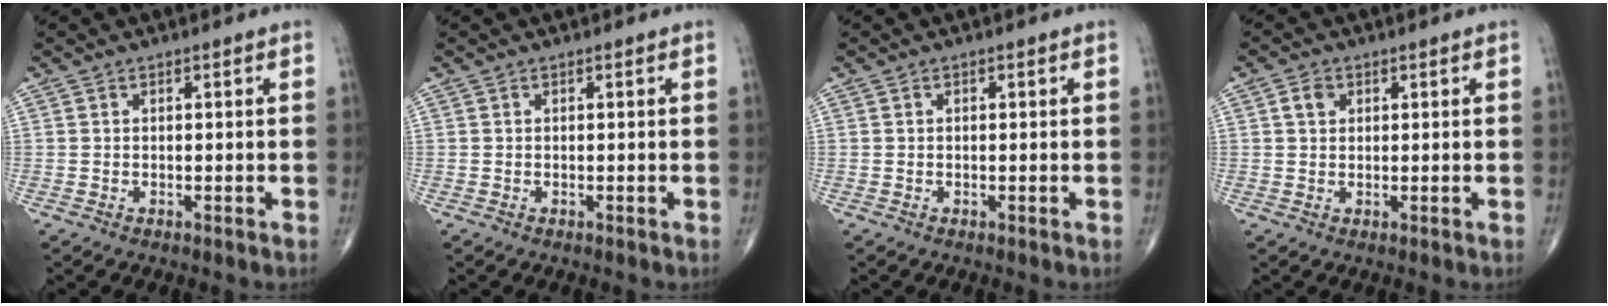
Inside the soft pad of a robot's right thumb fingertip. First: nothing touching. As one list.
[{"total": 0.0}, {"total": 0.0}, {"total": 2.5, "force": [0.9, 1.9, 1.3], "torque": [-0.018, 0.002, 0.014]}]